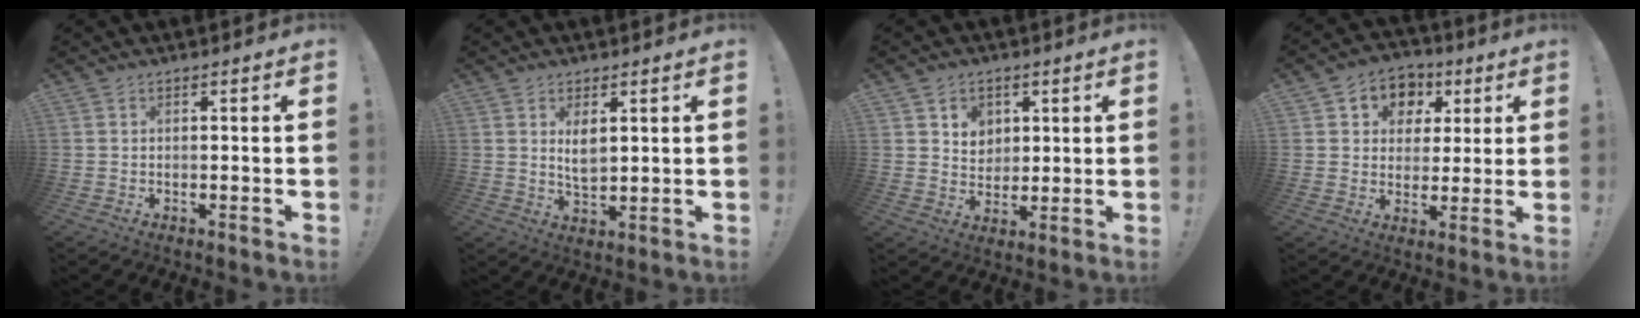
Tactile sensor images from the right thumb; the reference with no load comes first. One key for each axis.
{"total": 5.1, "fx": 1.9, "fy": 2.4, "fz": 4.0, "tx": -0.075, "ty": -0.014, "tz": 0.031}
{"total": 6.5, "fx": 3.1, "fy": 5.5, "fz": 1.3, "tx": -0.017, "ty": -0.021, "tz": 0.060}
{"total": 8.6, "fx": 2.8, "fy": 7.7, "fz": 2.6, "tx": -0.033, "ty": -0.013, "tz": 0.057}